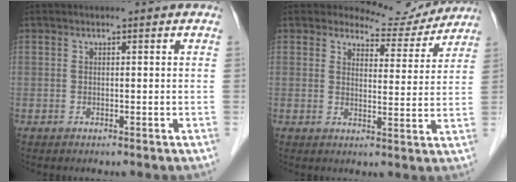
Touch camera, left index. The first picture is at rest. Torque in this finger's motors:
{"motor_torque": [0.99, -1.14, 0.13, 0.00]}